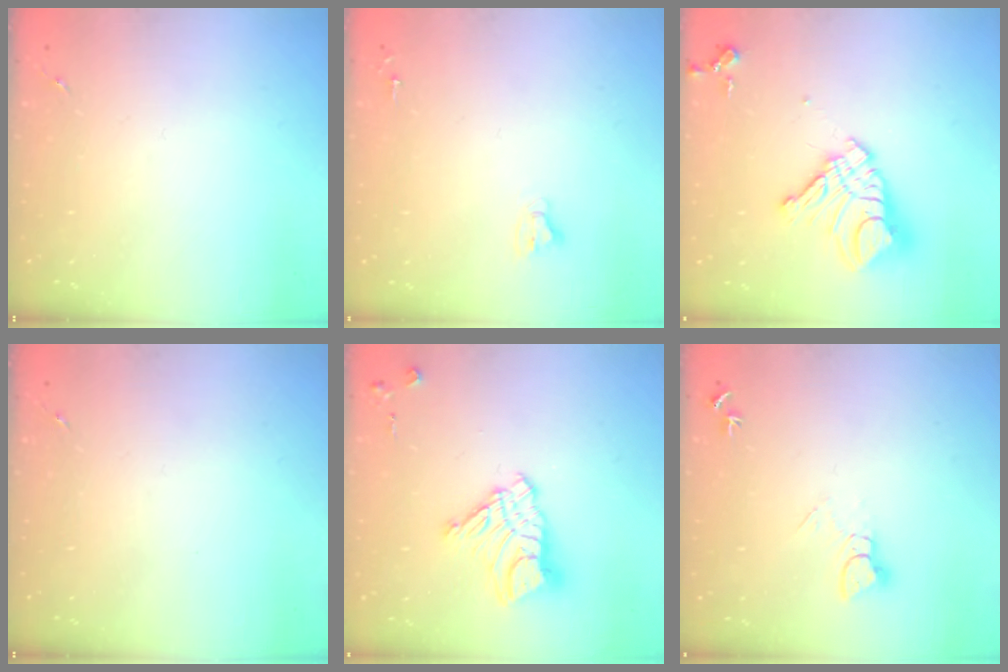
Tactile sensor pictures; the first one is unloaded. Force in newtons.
{"total": 2.7, "press": 2.7, "slide": 0.2}
{"total": 15.7, "press": 15.6, "slide": 1.8}
{"total": 0.0}
{"total": 11.6, "press": 11.6, "slide": 1.0}
{"total": 5.5, "press": 5.5, "slide": 0.5}